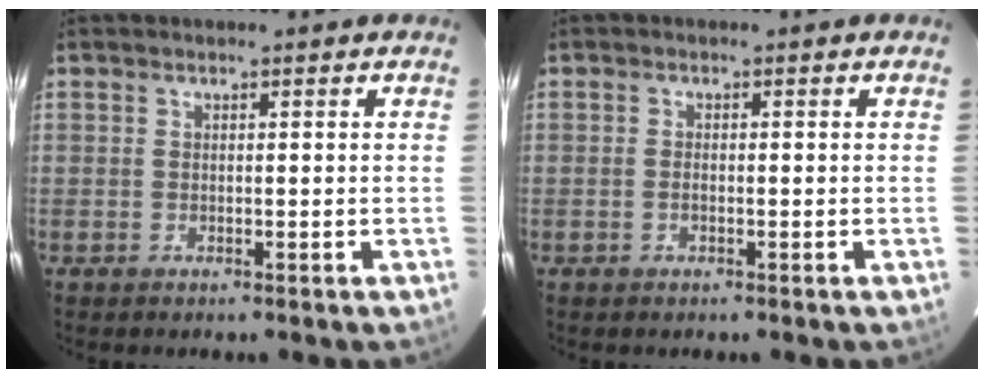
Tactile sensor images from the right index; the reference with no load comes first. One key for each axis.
{"total": 1.1, "fx": -0.4, "fy": 0.6, "fz": 0.8, "tx": -0.018, "ty": 0.001, "tz": -0.008}